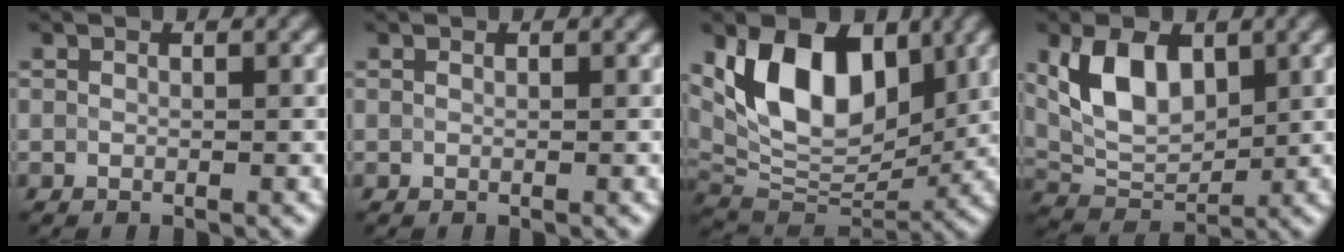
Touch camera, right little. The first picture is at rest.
{"total": 0.0}
{"total": 11.0, "force": [3.9, 6.5, 7.9], "torque": [-0.142, -0.006, 0.066]}
{"total": 6.5, "force": [2.1, 3.8, 4.9], "torque": [-0.090, 0.000, 0.039]}